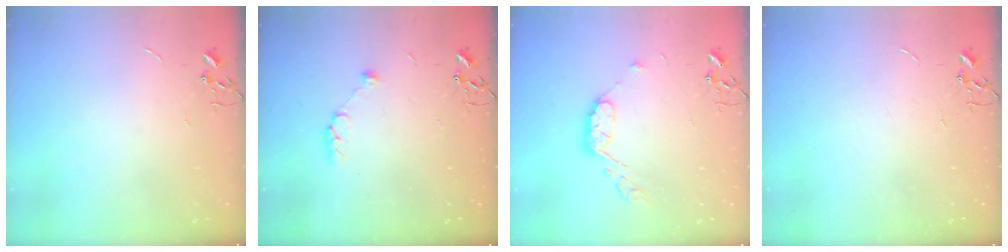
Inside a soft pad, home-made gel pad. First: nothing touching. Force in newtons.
{"total": 6.6, "press": 6.6, "slide": 0.9}
{"total": 9.0, "press": 9.0, "slide": 0.5}
{"total": 0.0}